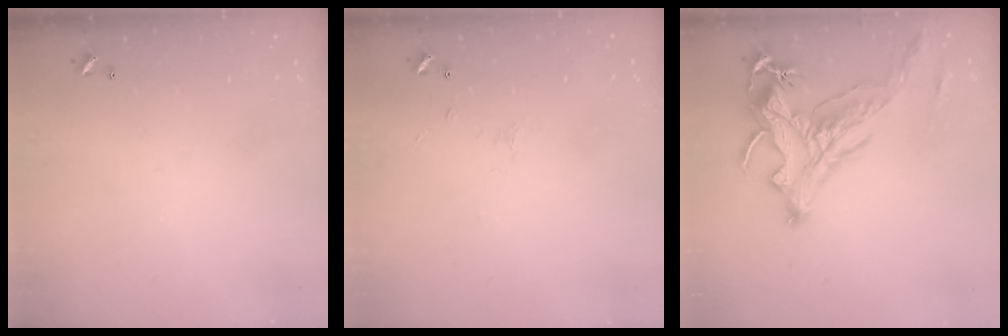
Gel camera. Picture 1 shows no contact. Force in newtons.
{"total": 1.2, "press": 1.1, "slide": 0.6}
{"total": 2.9, "press": 2.5, "slide": 1.3}